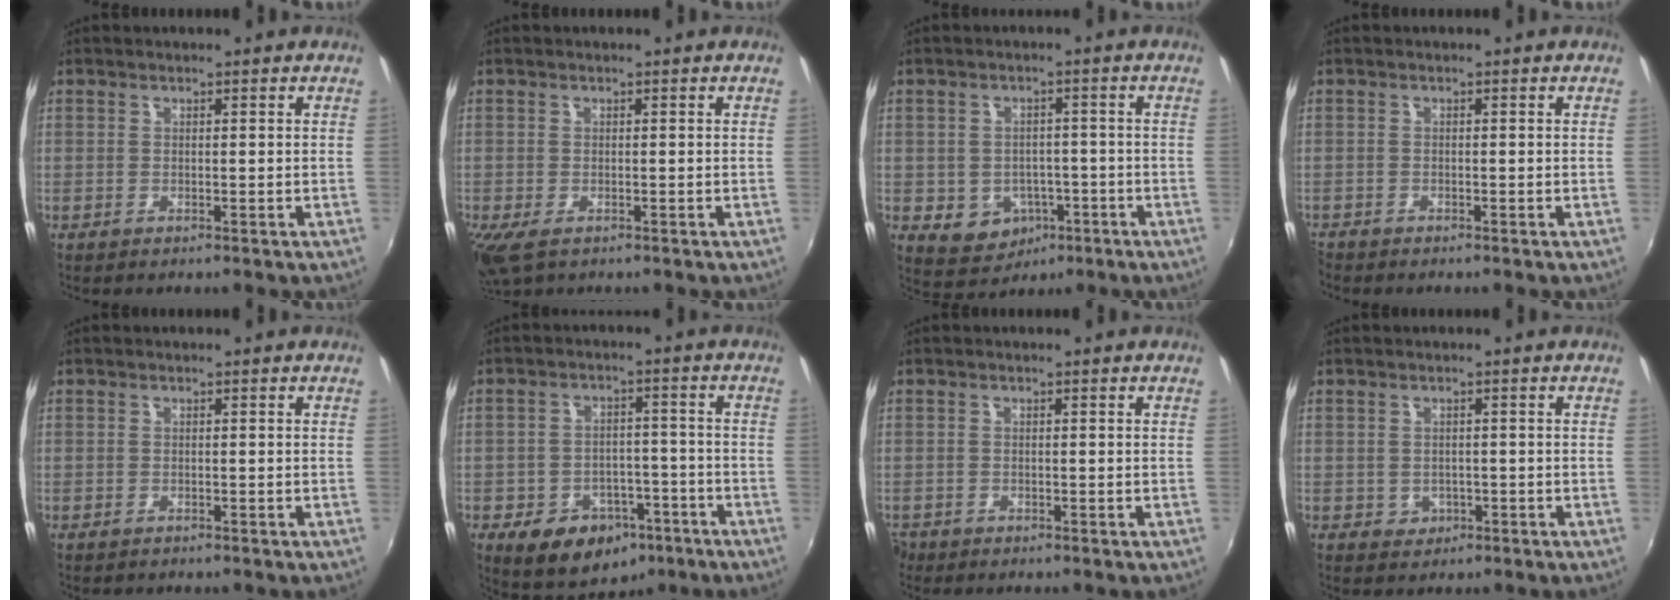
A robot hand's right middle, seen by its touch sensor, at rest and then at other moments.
{"total": 3.7, "force": [-2.1, 1.8, 2.6], "torque": [-0.053, -0.017, -0.034]}
{"total": 7.8, "force": [-3.0, 6.5, 3.1], "torque": [-0.076, 0.003, -0.024]}
{"total": 1.4, "force": [-1.3, 0.3, 0.1], "torque": [-0.006, -0.007, -0.028]}
{"total": 0.6, "force": [-0.6, 0.3, 0.1], "torque": [-0.003, -0.003, -0.010]}
{"total": 12.8, "force": [-7.1, 8.9, 5.9], "torque": [-0.123, 0.018, -0.082]}
{"total": 2.5, "force": [-1.8, 1.6, 0.5], "torque": [-0.019, -0.007, -0.034]}
{"total": 2.4, "force": [-0.6, 2.3, 0.6], "torque": [-0.013, -0.001, -0.005]}